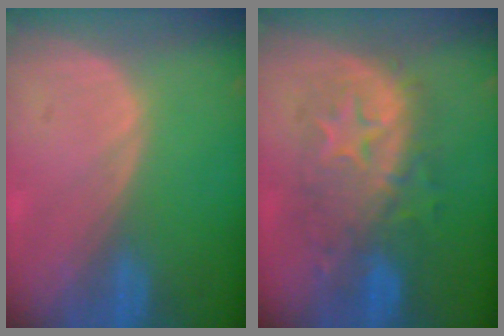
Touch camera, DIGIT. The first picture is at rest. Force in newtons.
{"total": 9.0, "press": 9.0, "slide": 0.3}